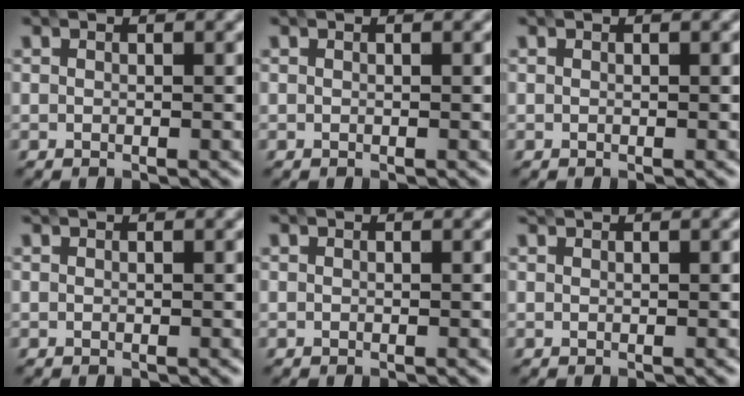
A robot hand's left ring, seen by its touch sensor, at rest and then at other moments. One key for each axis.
{"total": 0.0}
{"total": 0.0}
{"total": 0.0}
{"total": 0.0}
{"total": 0.5, "fx": 0.5, "fy": 0.0, "fz": 0.1, "tx": -0.002, "ty": 0.000, "tz": 0.009}